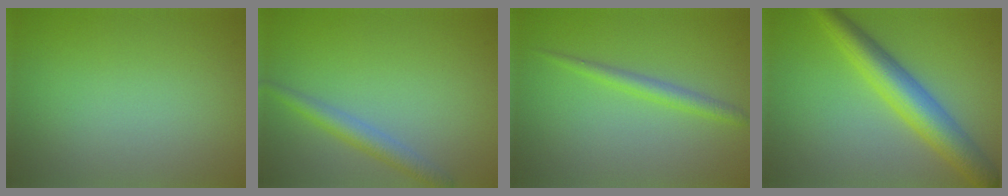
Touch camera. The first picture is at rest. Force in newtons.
{"total": 2.4, "press": 2.4, "slide": 0.1}
{"total": 1.8, "press": 1.8, "slide": 0.1}
{"total": 6.0, "press": 6.0, "slide": 0.1}